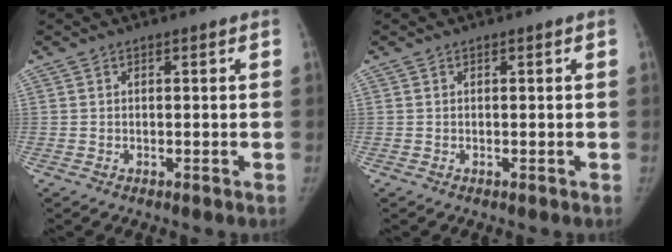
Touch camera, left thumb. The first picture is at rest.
{"total": 0.0}